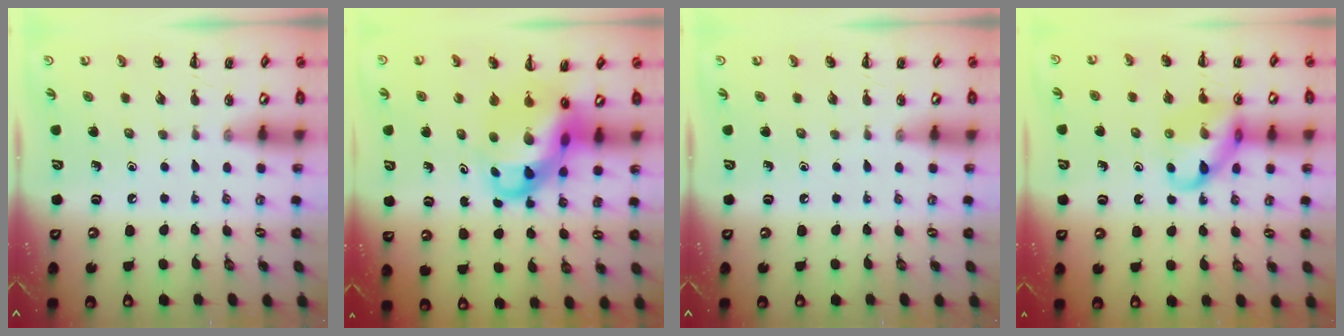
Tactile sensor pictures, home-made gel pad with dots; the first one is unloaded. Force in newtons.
{"total": 8.7, "press": 8.3, "slide": 2.5}
{"total": 0.0}
{"total": 12.3, "press": 12.2, "slide": 1.2}